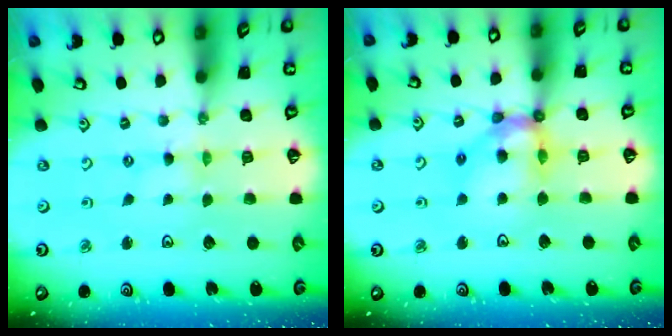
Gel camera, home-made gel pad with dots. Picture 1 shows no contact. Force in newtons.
{"total": 12.5, "press": 12.4, "slide": 1.7}